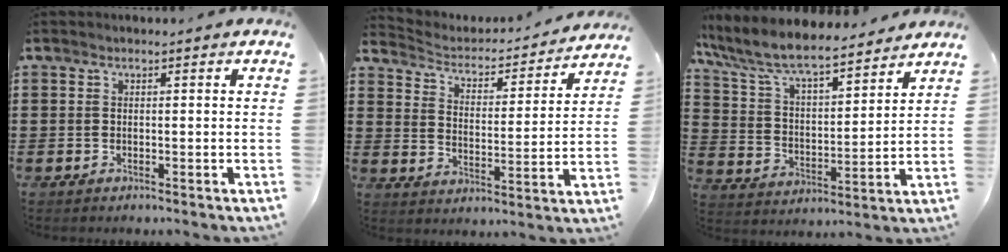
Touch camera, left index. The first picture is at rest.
{"total": 2.7, "force": [2.7, 0.5, 0.4], "torque": [-0.029, -0.031, 0.036]}
{"total": 8.0, "force": [7.3, 1.1, 3.0], "torque": [-0.092, -0.045, 0.123]}